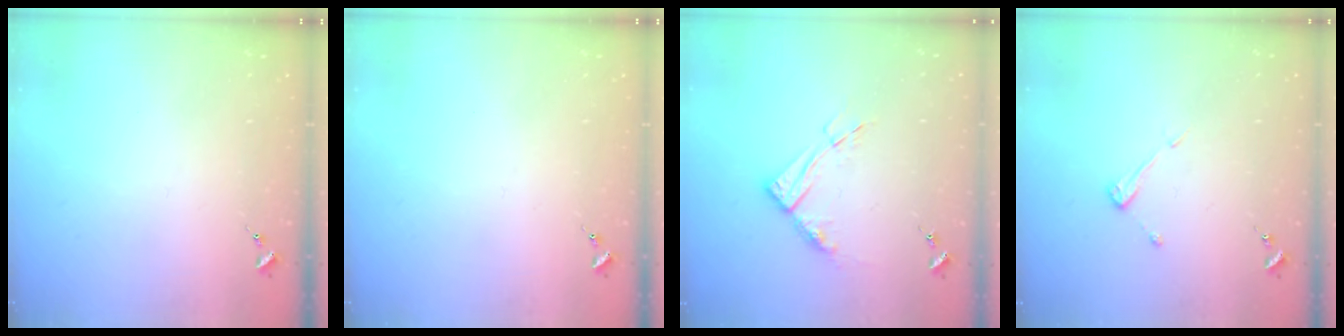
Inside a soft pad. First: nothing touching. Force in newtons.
{"total": 0.0}
{"total": 9.6, "press": 9.5, "slide": 1.1}
{"total": 3.9, "press": 3.9, "slide": 0.4}